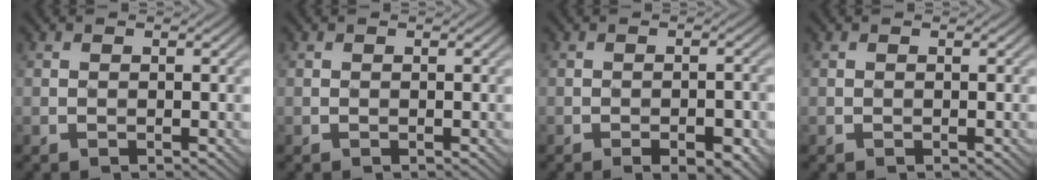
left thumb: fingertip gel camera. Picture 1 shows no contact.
{"total": 0.0}
{"total": 4.2, "force": [-2.5, 1.2, 3.2], "torque": [-0.053, 0.011, -0.028]}
{"total": 0.0}